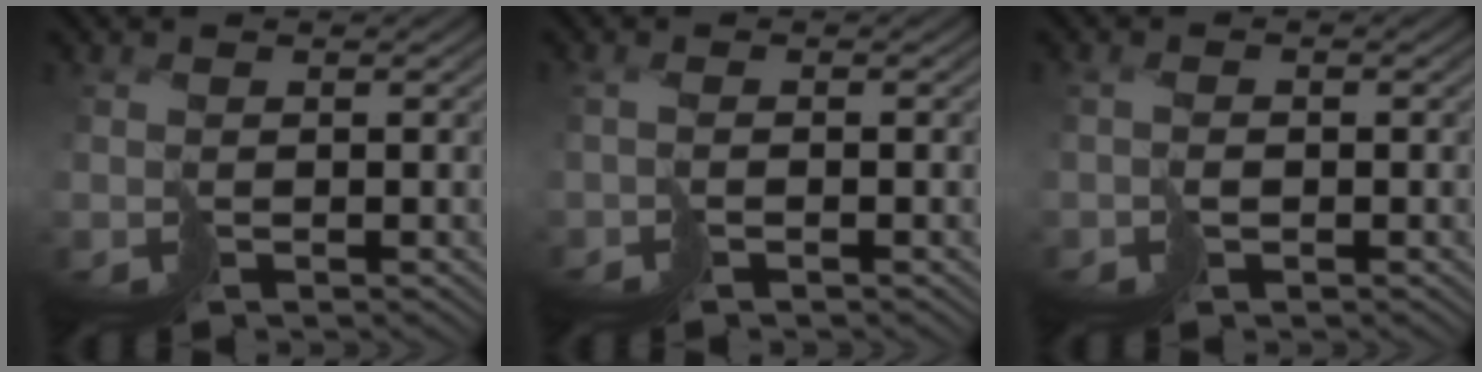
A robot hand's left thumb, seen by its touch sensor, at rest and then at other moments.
{"total": 1.3, "force": [-0.8, -0.2, 1.0], "torque": [-0.018, 0.008, -0.015]}
{"total": 1.4, "force": [-0.4, 0.7, 1.1], "torque": [-0.013, 0.007, -0.006]}